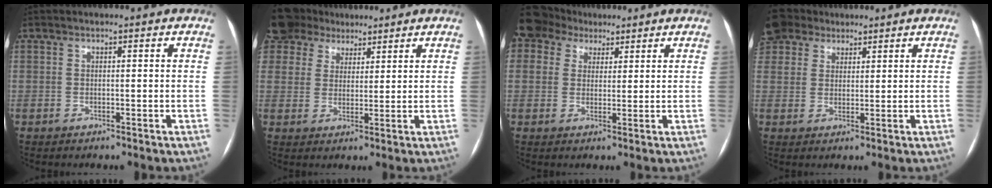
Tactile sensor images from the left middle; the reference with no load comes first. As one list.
[{"total": 7.6, "force": [5.9, 4.8, 0.0], "torque": [-0.003, 0.022, 0.110]}, {"total": 7.2, "force": [5.0, 5.1, 0.8], "torque": [-0.024, 0.037, 0.097]}, {"total": 8.0, "force": [6.3, 4.7, 1.2], "torque": [-0.034, 0.030, 0.130]}]